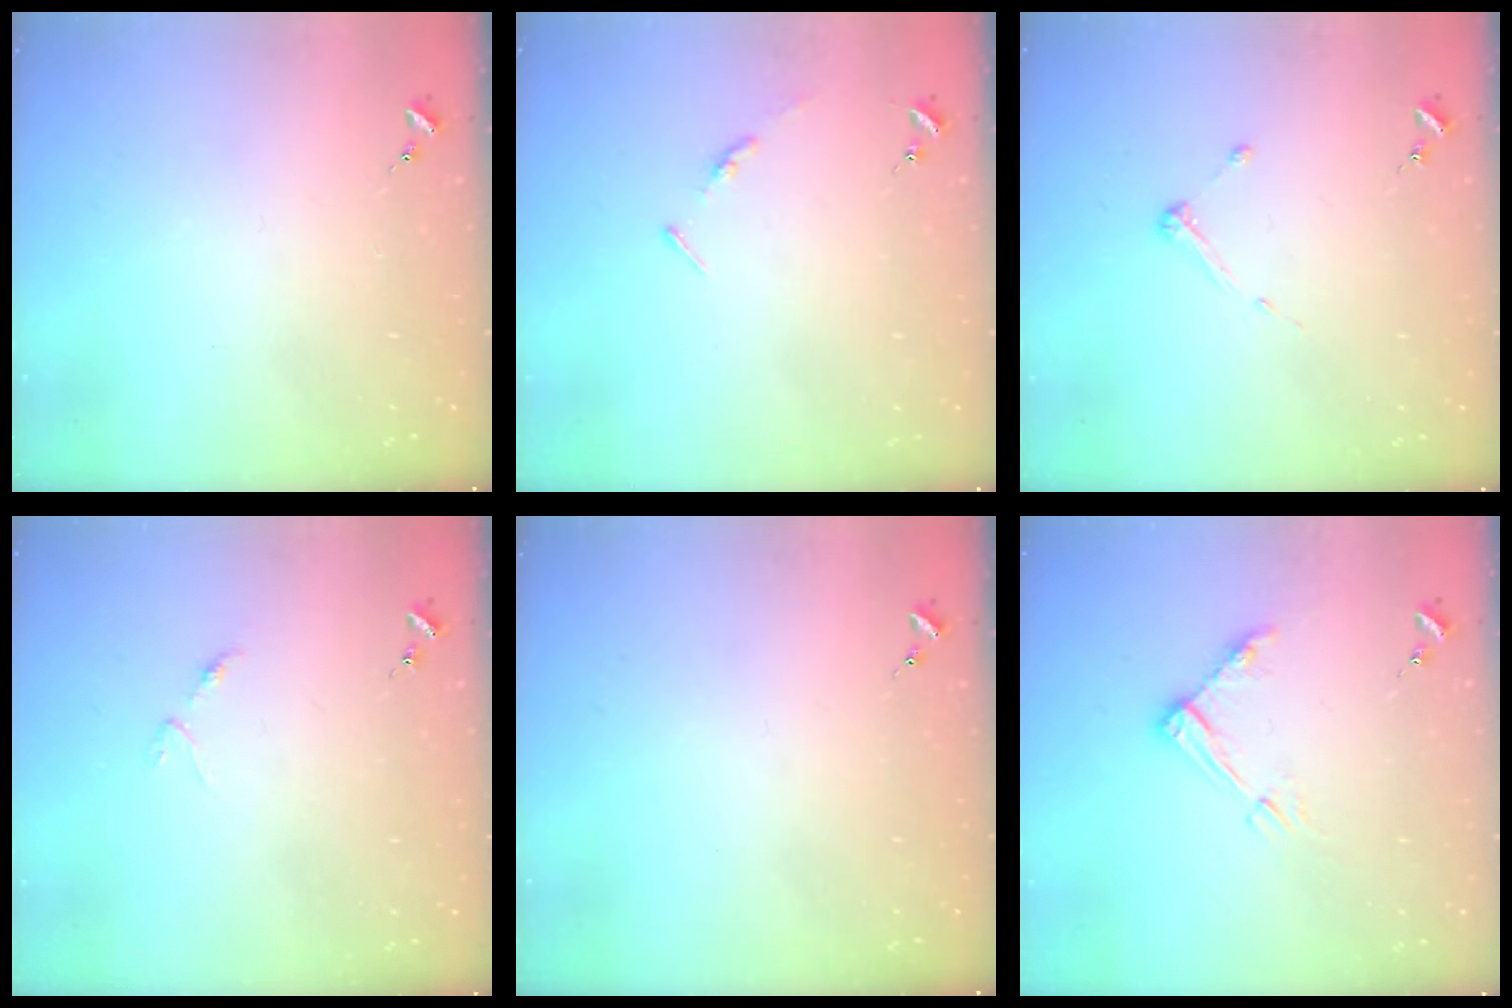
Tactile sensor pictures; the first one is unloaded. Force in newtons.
{"total": 3.4, "press": 3.4, "slide": 0.3}
{"total": 3.2, "press": 3.2, "slide": 0.4}
{"total": 3.1, "press": 3.0, "slide": 0.4}
{"total": 0.0}
{"total": 9.1, "press": 9.1, "slide": 0.8}